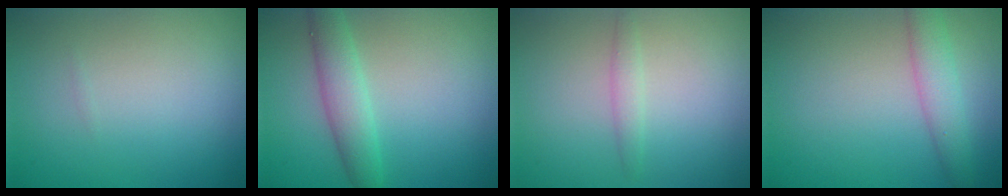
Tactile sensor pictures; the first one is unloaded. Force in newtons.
{"total": 3.4, "press": 3.4, "slide": 0.1}
{"total": 1.2, "press": 1.2, "slide": 0.1}
{"total": 3.1, "press": 3.1, "slide": 0.1}